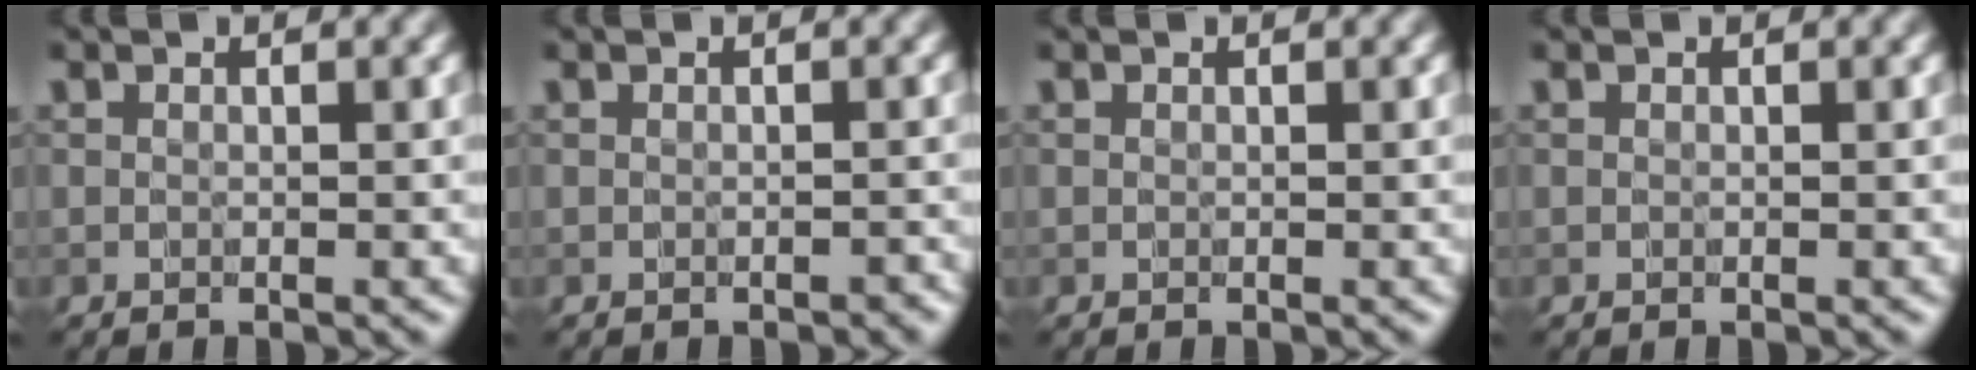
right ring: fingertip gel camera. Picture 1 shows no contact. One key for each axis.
{"total": 0.8, "fx": -0.5, "fy": 0.5, "fz": 0.4, "tx": -0.005, "ty": -0.002, "tz": -0.006}
{"total": 0.0}
{"total": 0.0}